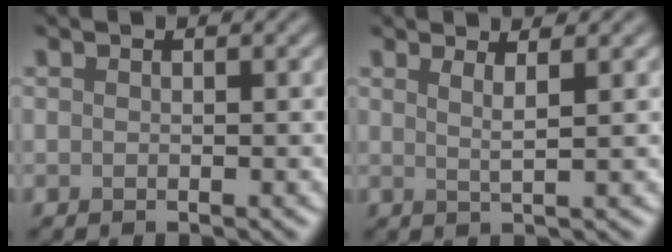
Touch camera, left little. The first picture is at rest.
{"total": 1.9, "force": [1.0, 0.4, 1.6], "torque": [-0.023, 0.000, 0.012]}